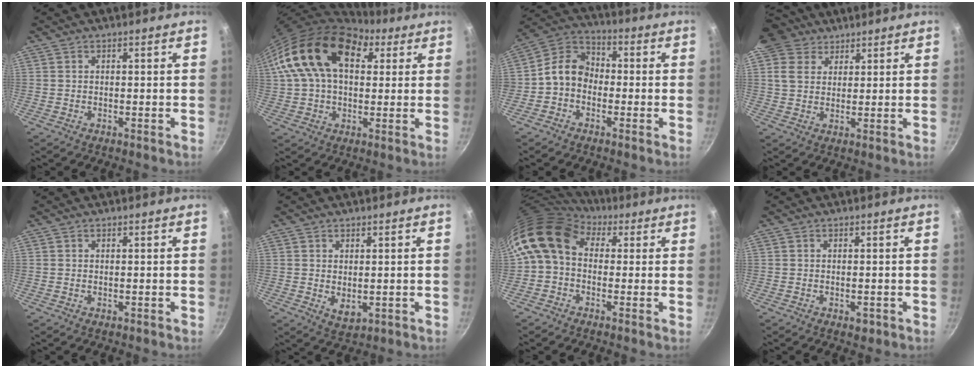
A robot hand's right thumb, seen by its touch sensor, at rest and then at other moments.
{"total": 19.8, "force": [6.3, 12.6, 13.9], "torque": [-0.225, 0.014, 0.096]}
{"total": 8.2, "force": [-1.5, 6.5, 4.7], "torque": [-0.056, 0.034, -0.051]}
{"total": 9.5, "force": [6.0, 6.8, 3.1], "torque": [-0.035, -0.005, 0.103]}
{"total": 0.0}
{"total": 3.7, "force": [0.4, 2.2, 2.9], "torque": [-0.044, -0.016, 0.013]}
{"total": 11.1, "force": [2.5, 8.4, 6.8], "torque": [-0.112, 0.016, 0.020]}
{"total": 1.8, "force": [-0.7, 1.0, 1.4], "torque": [-0.019, -0.002, -0.009]}